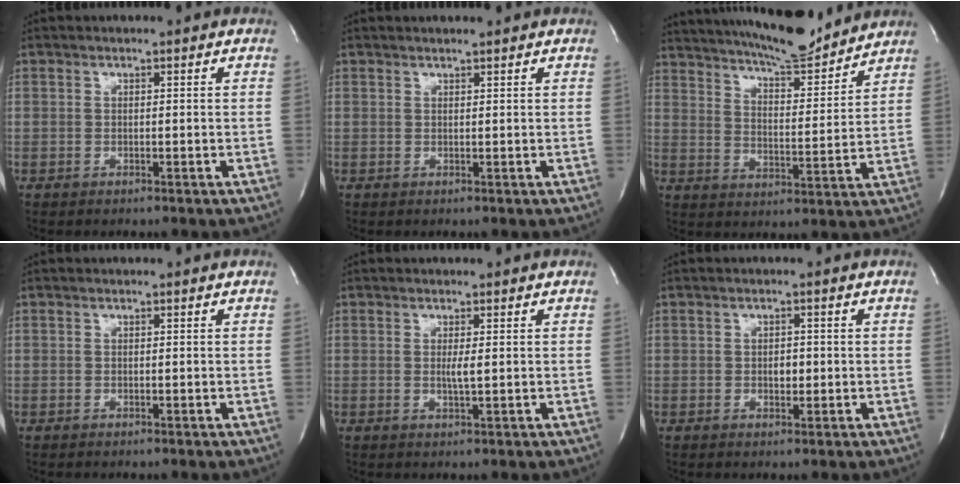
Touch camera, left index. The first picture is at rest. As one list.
[{"total": 1.6, "force": [1.4, 0.0, 0.7], "torque": [-0.009, 0.006, 0.022]}, {"total": 17.1, "force": [15.4, 2.2, 7.0], "torque": [-0.120, -0.003, 0.230]}, {"total": 0.0}, {"total": 1.5, "force": [0.1, 0.0, 1.5], "torque": [-0.034, -0.005, 0.001]}, {"total": 1.7, "force": [-0.2, 1.0, 1.3], "torque": [-0.021, -0.001, -0.002]}]